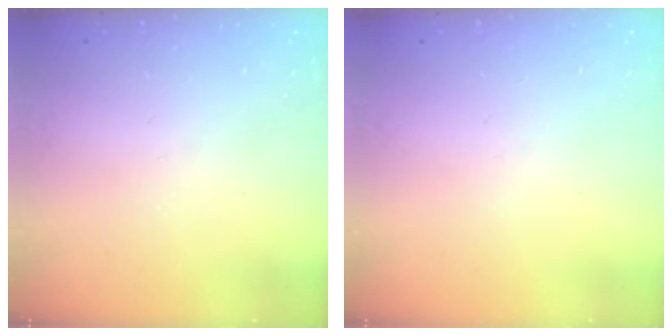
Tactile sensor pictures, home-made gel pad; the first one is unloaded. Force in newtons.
{"total": 0.0}